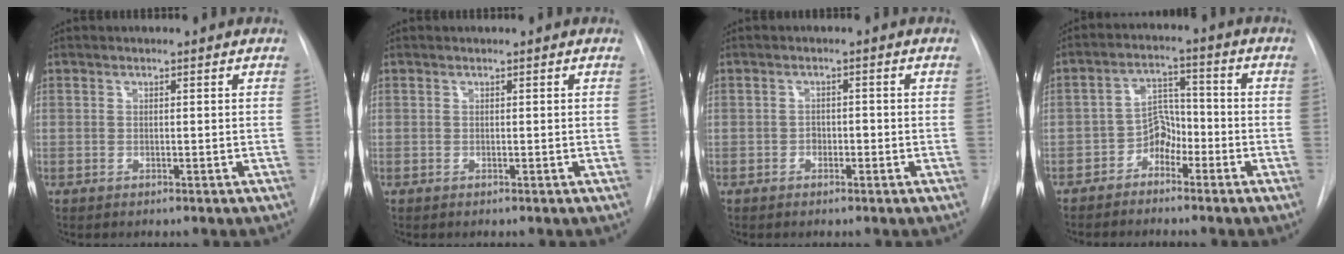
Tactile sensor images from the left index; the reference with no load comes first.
{"total": 0.0}
{"total": 1.4, "force": [-0.9, 1.0, 0.6], "torque": [-0.005, 0.003, -0.016]}
{"total": 5.0, "force": [-3.4, 3.0, 2.2], "torque": [-0.032, 0.012, -0.068]}